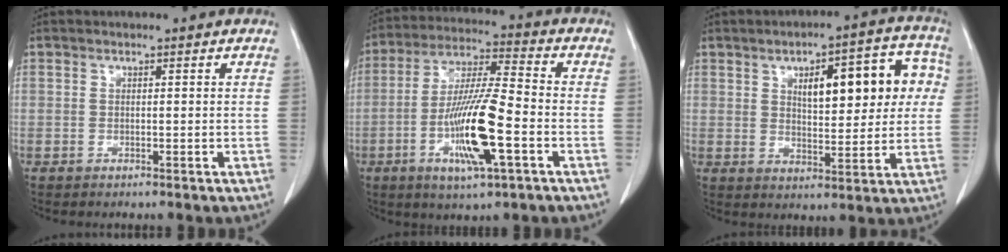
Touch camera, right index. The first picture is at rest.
{"total": 14.4, "force": [-4.5, 1.4, 13.6], "torque": [-0.265, -0.011, -0.083]}
{"total": 13.3, "force": [3.3, 5.1, 11.8], "torque": [-0.148, 0.036, 0.048]}